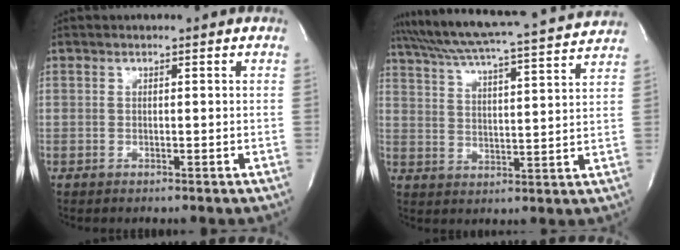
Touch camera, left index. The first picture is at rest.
{"total": 19.5, "force": [17.9, -0.2, 7.8], "torque": [-0.143, -0.002, 0.251]}